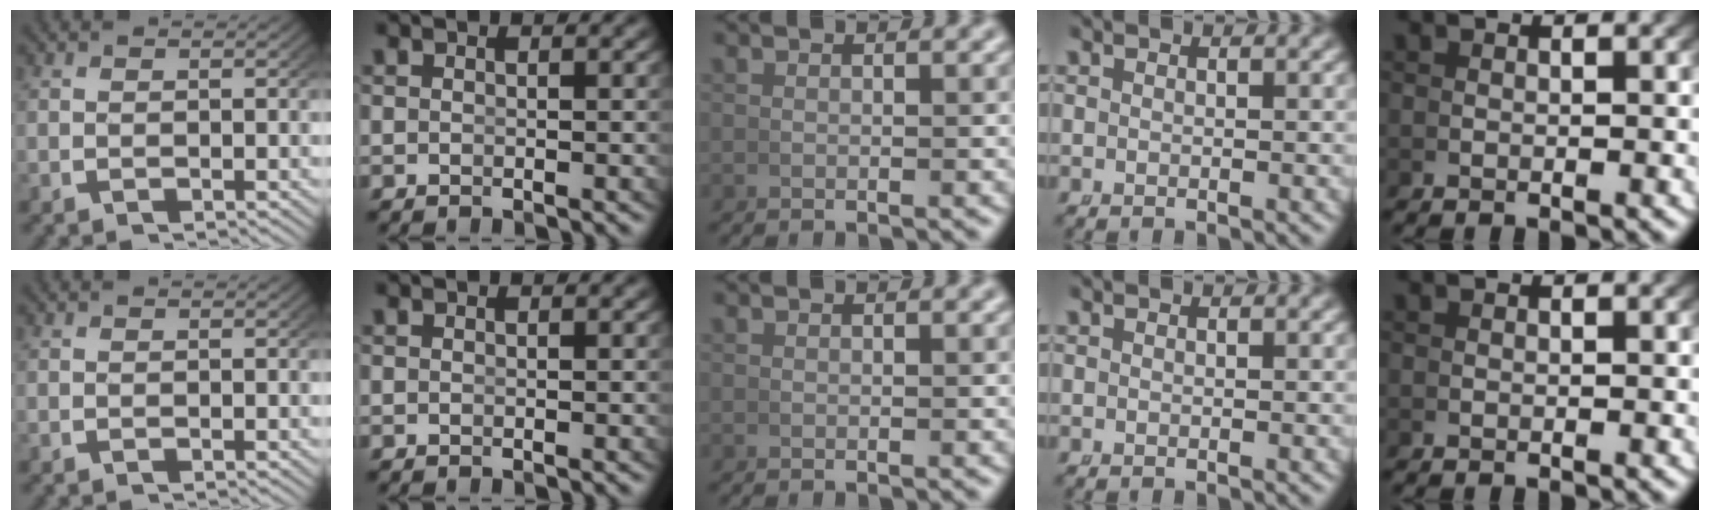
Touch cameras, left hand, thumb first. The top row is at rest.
{}